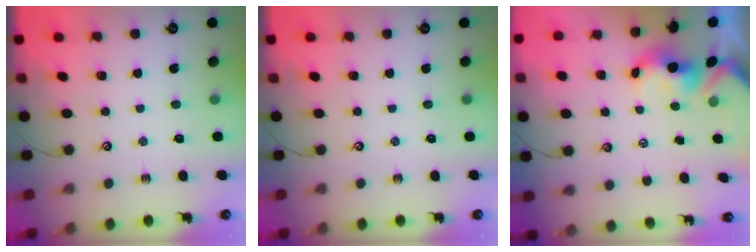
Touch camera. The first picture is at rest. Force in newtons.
{"total": 0.0}
{"total": 1.7, "press": 1.5, "slide": 0.7}